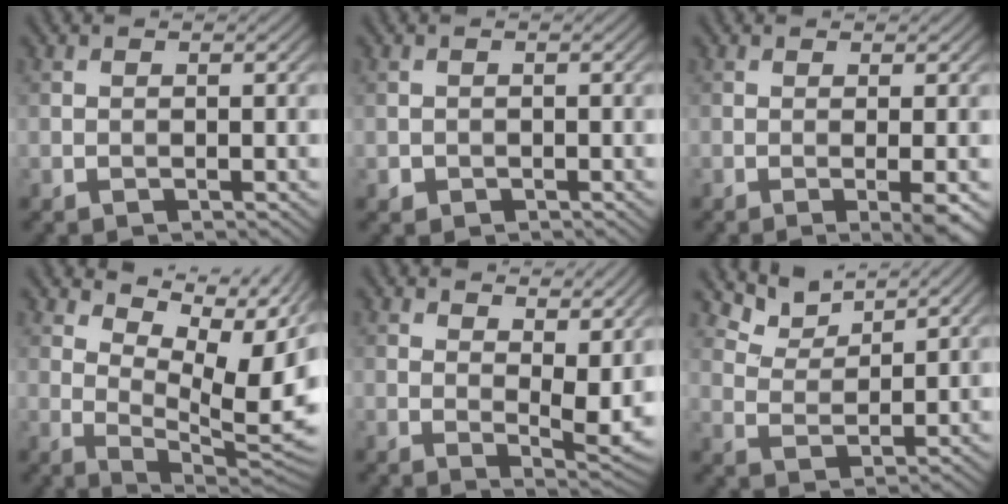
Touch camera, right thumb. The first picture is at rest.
{"total": 0.9, "force": [-0.3, 0.8, 0.1], "torque": [0.001, -0.007, -0.006]}
{"total": 3.0, "force": [-0.7, 0.4, 2.9], "torque": [-0.050, 0.000, -0.017]}
{"total": 13.5, "force": [5.0, 5.7, 11.2], "torque": [-0.162, 0.006, 0.089]}
{"total": 7.9, "force": [3.8, 3.3, 6.1], "torque": [-0.093, -0.012, 0.069]}
{"total": 4.9, "force": [4.2, 1.6, 2.0], "torque": [-0.057, 0.001, 0.090]}